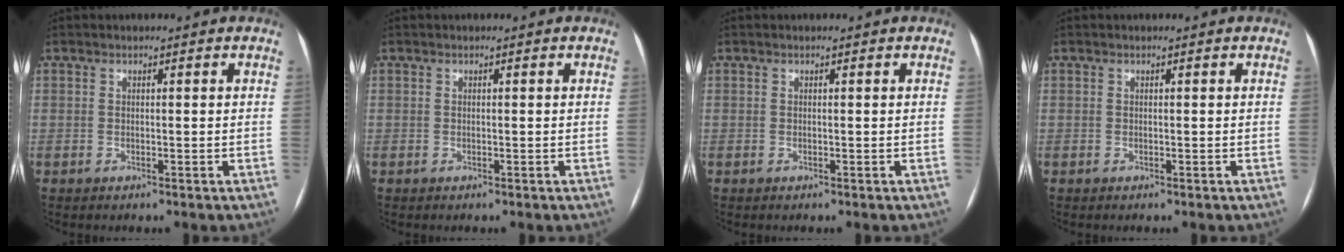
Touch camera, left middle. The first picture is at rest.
{"total": 0.0}
{"total": 0.0}
{"total": 0.0}